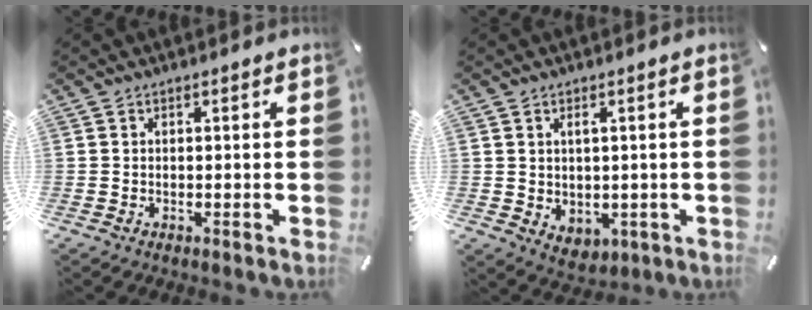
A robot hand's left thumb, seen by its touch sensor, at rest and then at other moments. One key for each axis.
{"total": 3.2, "fx": 1.5, "fy": 2.6, "fz": 1.2, "tx": -0.014, "ty": -0.009, "tz": 0.023}